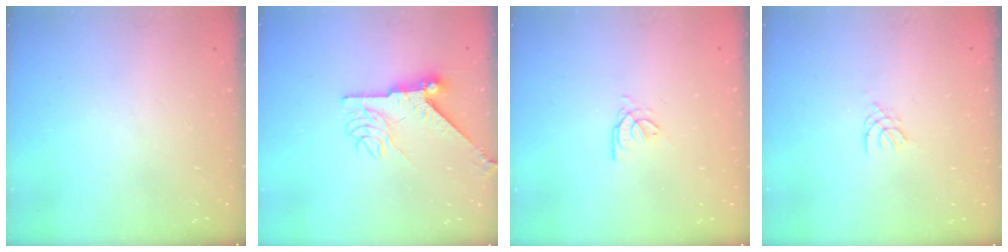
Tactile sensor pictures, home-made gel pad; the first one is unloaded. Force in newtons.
{"total": 9.0, "press": 9.0, "slide": 0.6}
{"total": 2.7, "press": 2.7, "slide": 0.4}
{"total": 2.0, "press": 1.9, "slide": 0.4}